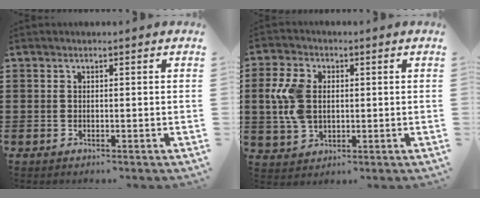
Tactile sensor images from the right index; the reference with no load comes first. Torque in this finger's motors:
{"motor_torque": [0.89, 0.54, 0.36, 0.12]}